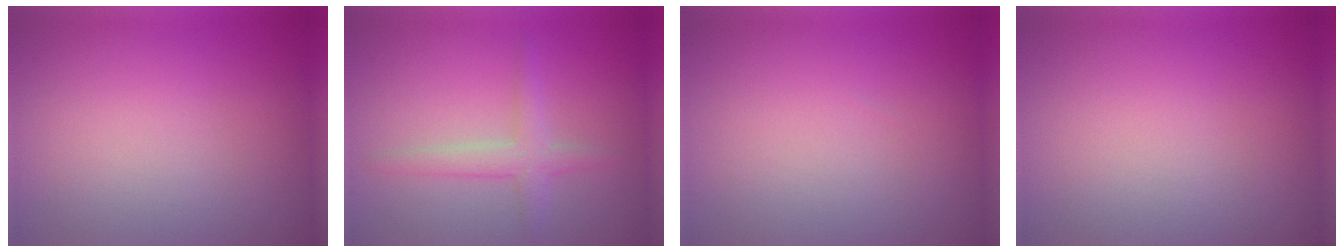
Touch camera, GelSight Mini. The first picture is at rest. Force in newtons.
{"total": 2.2, "press": 2.2, "slide": 0.0}
{"total": 0.0}
{"total": 0.0}